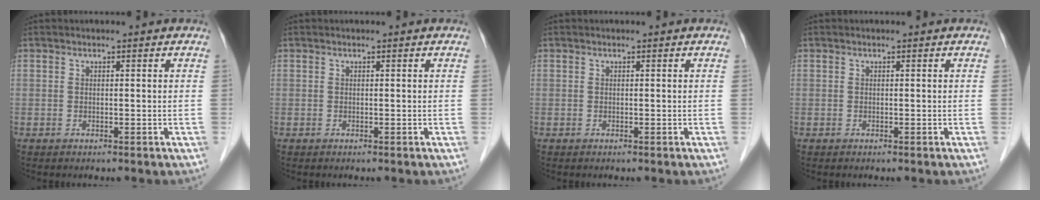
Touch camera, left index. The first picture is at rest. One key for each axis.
{"total": 0.0}
{"total": 0.0}
{"total": 0.0}